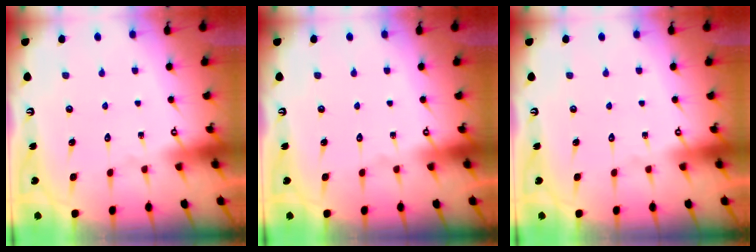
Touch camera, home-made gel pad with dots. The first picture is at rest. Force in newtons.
{"total": 0.0}
{"total": 0.0}